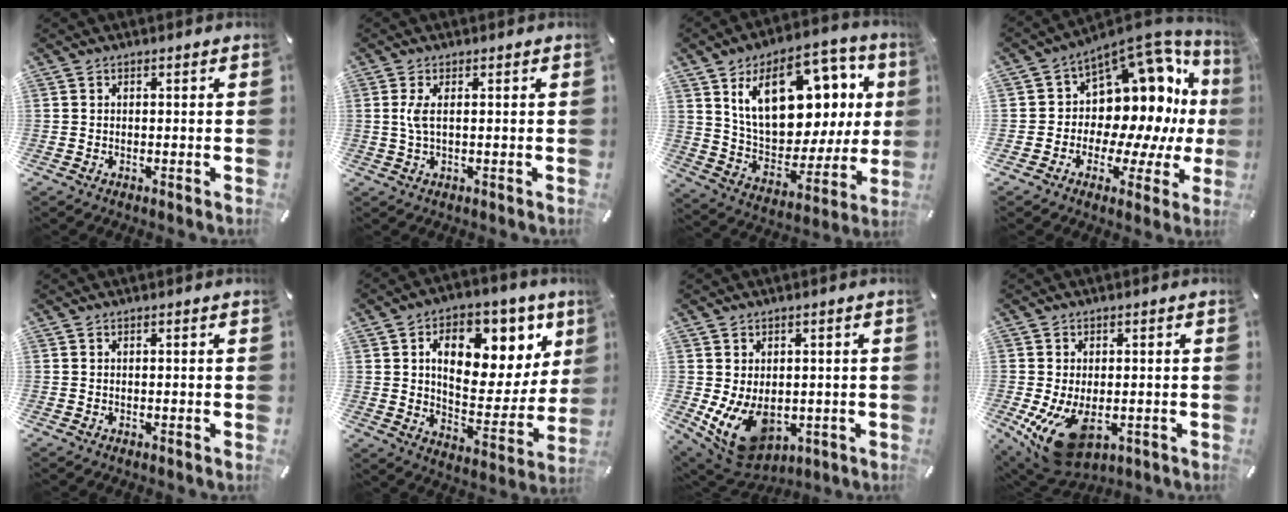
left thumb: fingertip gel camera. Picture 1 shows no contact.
{"total": 3.2, "force": [0.6, 0.8, 3.0], "torque": [-0.069, -0.001, 0.007]}
{"total": 22.0, "force": [9.2, 13.1, 15.0], "torque": [-0.233, -0.037, 0.163]}
{"total": 14.0, "force": [5.3, 10.0, 8.1], "torque": [-0.095, -0.083, 0.094]}
{"total": 0.0}
{"total": 16.8, "force": [7.5, 10.5, 10.8], "torque": [-0.148, -0.045, 0.125]}
{"total": 12.0, "force": [-2.7, 8.8, 7.7], "torque": [-0.140, 0.003, -0.040]}
{"total": 11.1, "force": [-3.1, 6.7, 8.2], "torque": [-0.162, -0.005, -0.051]}